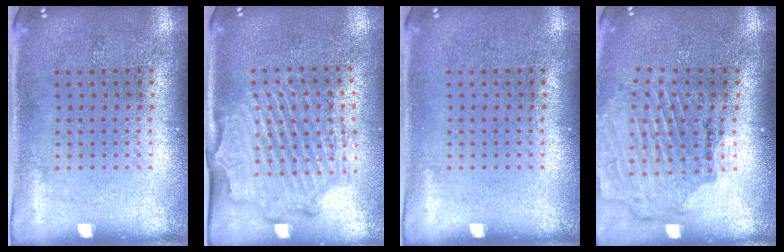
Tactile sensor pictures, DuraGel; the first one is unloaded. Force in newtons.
{"total": 2.1, "press": 2.1, "slide": 0.4}
{"total": 0.0}
{"total": 1.6, "press": 1.6, "slide": 0.2}